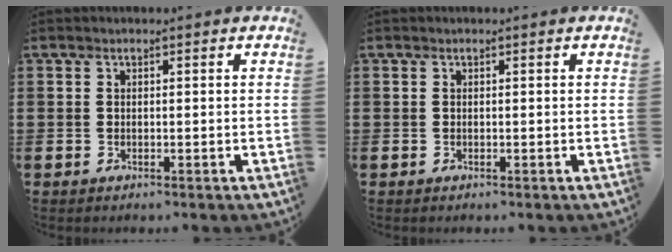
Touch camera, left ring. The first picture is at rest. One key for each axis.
{"total": 0.0}